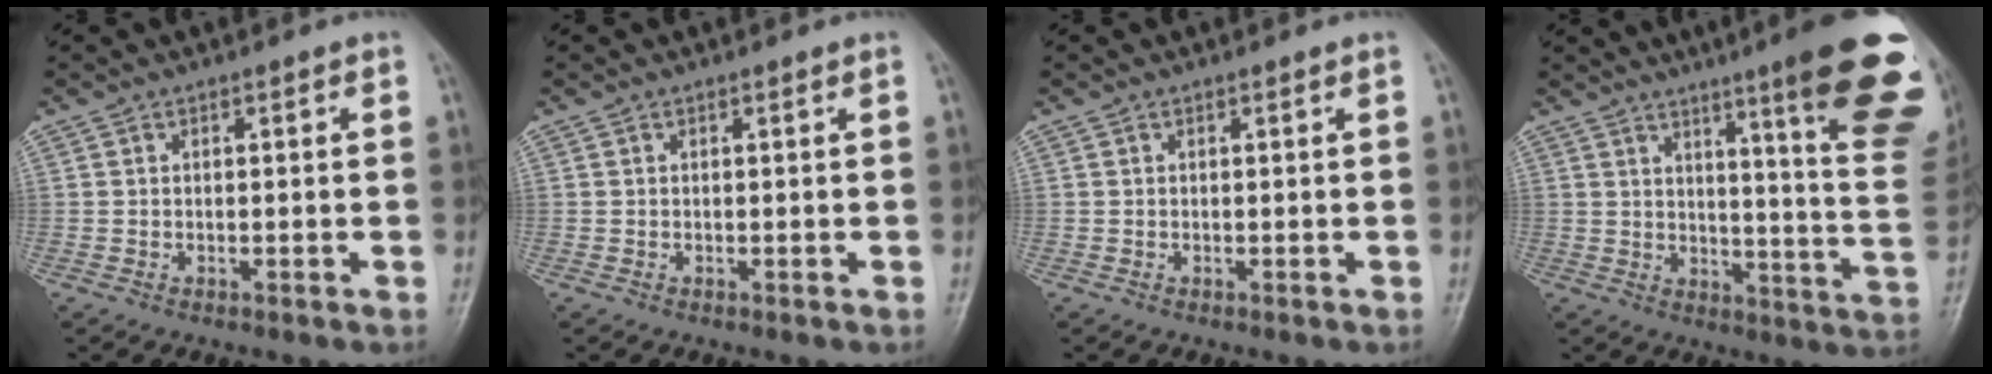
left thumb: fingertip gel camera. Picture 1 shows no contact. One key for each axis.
{"total": 0.0}
{"total": 0.0}
{"total": 22.5, "fx": 13.2, "fy": 2.8, "fz": 17.9, "tx": -0.199, "ty": -0.069, "tz": 0.167}